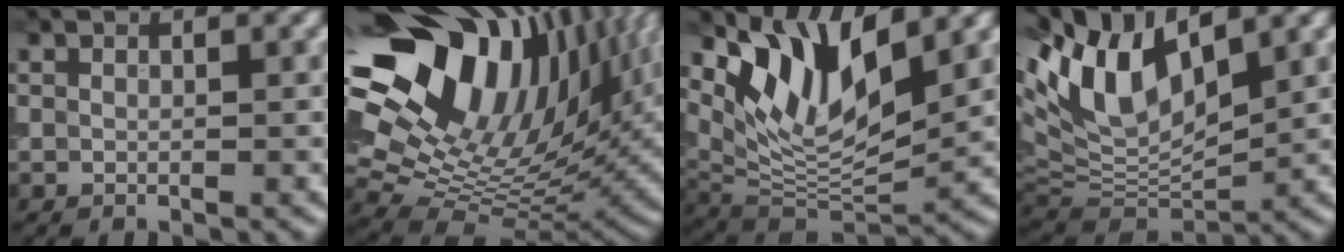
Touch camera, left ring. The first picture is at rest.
{"total": 19.4, "force": [9.8, 10.5, 13.0], "torque": [-0.231, 0.059, 0.168]}
{"total": 9.3, "force": [5.3, 3.6, 6.7], "torque": [-0.126, -0.014, 0.104]}
{"total": 10.8, "force": [4.5, 5.4, 8.2], "torque": [-0.182, 0.010, 0.083]}